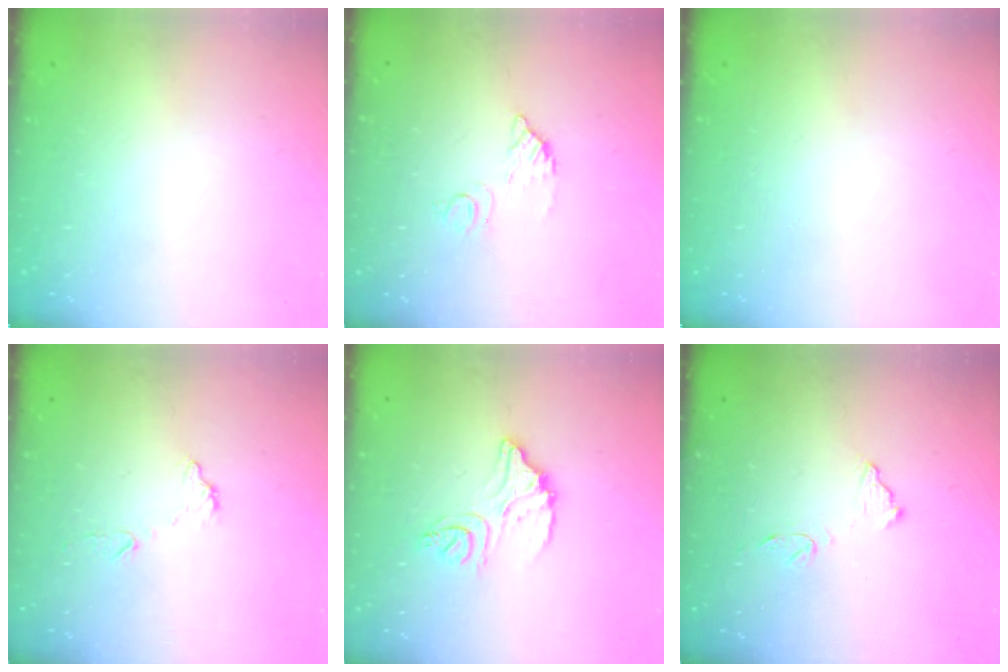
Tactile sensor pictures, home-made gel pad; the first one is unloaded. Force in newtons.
{"total": 6.2, "press": 6.1, "slide": 0.4}
{"total": 0.0}
{"total": 6.4, "press": 6.4, "slide": 0.6}
{"total": 12.9, "press": 12.9, "slide": 1.0}
{"total": 10.3, "press": 10.3, "slide": 0.4}